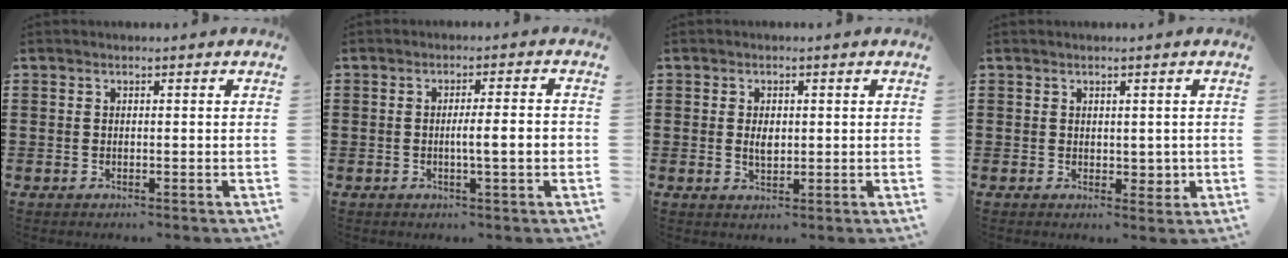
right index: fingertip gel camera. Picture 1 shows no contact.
{"total": 4.5, "force": [-0.7, 0.2, 4.5], "torque": [-0.077, -0.003, -0.015]}
{"total": 2.5, "force": [0.2, 1.3, 2.1], "torque": [-0.043, 0.005, 0.002]}
{"total": 2.3, "force": [0.7, 1.6, 1.5], "torque": [-0.014, -0.001, 0.010]}